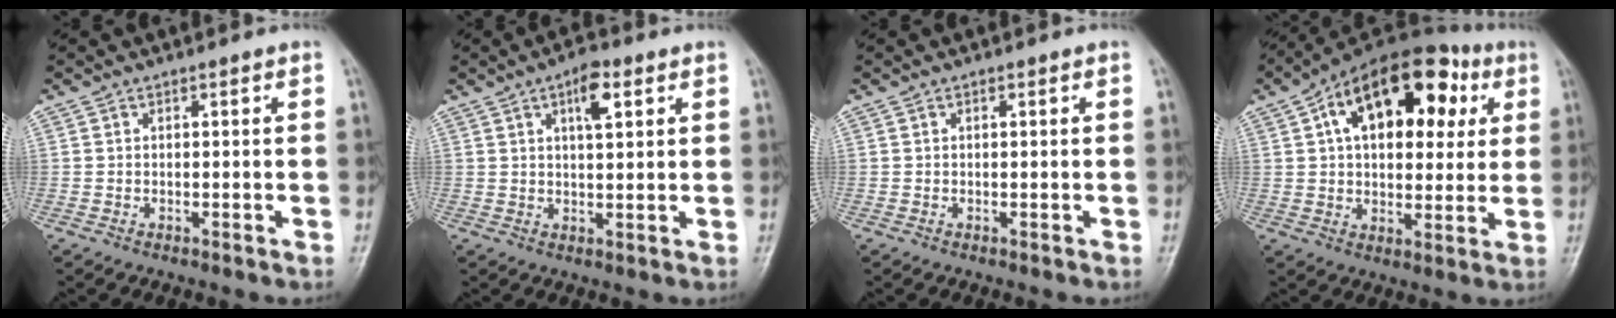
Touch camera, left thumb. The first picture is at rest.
{"total": 5.6, "force": [2.5, 2.2, 4.5], "torque": [-0.064, -0.006, 0.038]}
{"total": 0.0}
{"total": 21.1, "force": [6.6, 12.1, 16.0], "torque": [-0.201, 0.015, 0.091]}